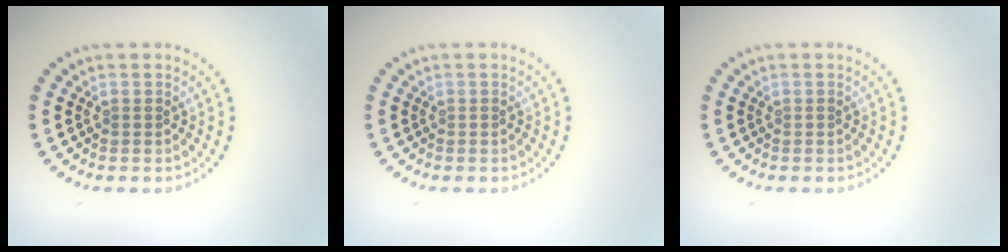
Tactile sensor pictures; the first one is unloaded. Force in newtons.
{"total": 0.0}
{"total": 0.0}